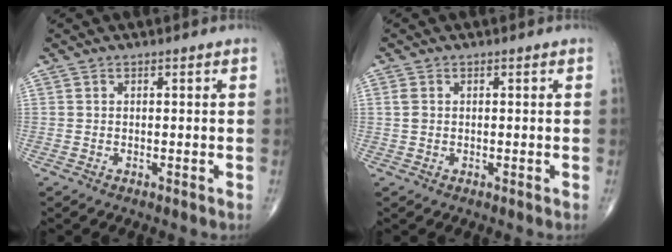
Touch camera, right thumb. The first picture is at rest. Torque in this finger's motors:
{"motor_torque": [0.00, 0.02, 0.20, 0.24, -0.02]}